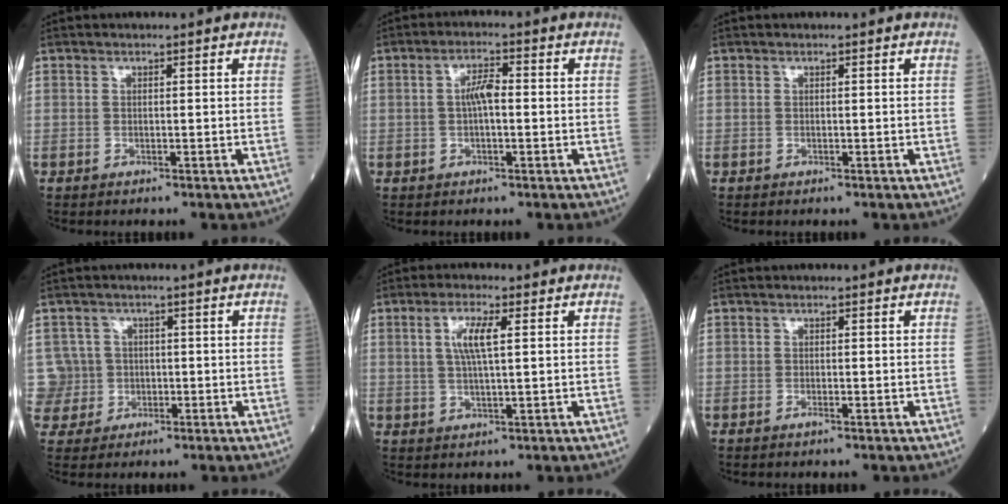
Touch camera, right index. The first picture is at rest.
{"total": 3.6, "force": [0.0, 1.0, 3.5], "torque": [-0.067, 0.011, -0.002]}
{"total": 0.0}
{"total": 5.4, "force": [0.0, 5.4, -0.6], "torque": [0.020, 0.018, 0.002]}
{"total": 4.9, "force": [1.3, 0.7, 4.7], "torque": [-0.096, 0.005, 0.027]}
{"total": 0.7, "force": [-0.3, 0.5, 0.4], "torque": [-0.004, -0.001, -0.003]}